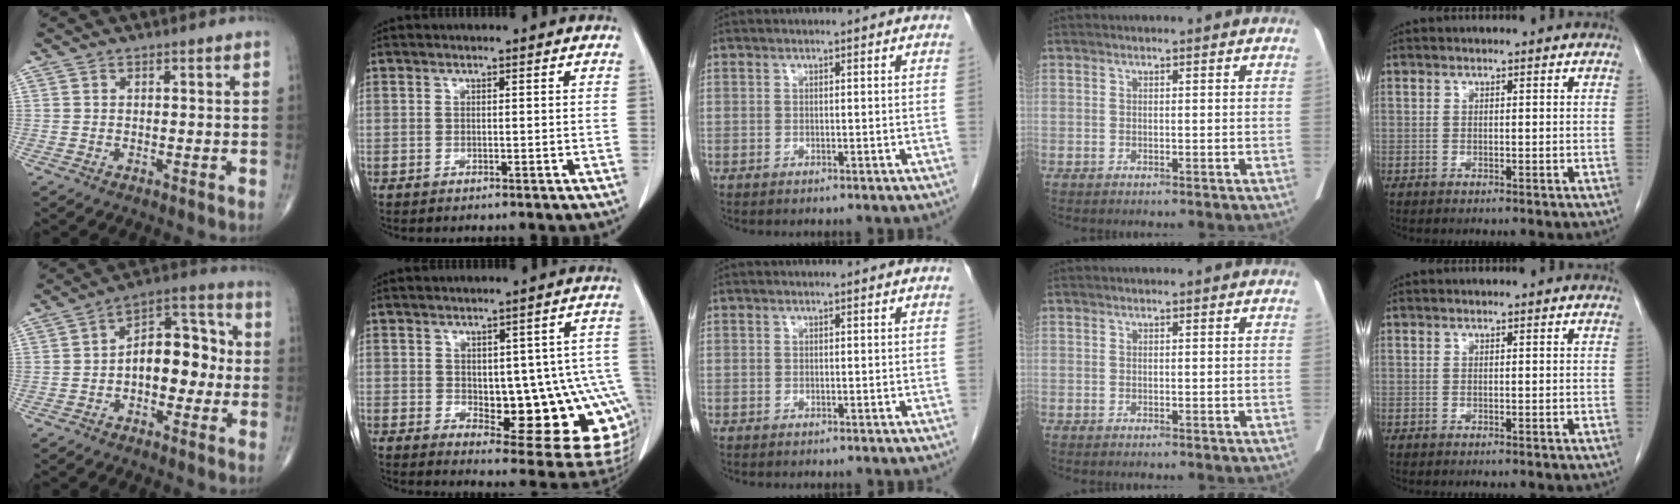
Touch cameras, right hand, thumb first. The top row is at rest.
{"thumb": {"total": 11.8, "force": [-1.2, 7.1, 9.3], "torque": [-0.107, 0.040, -0.031]}, "index": {"total": 17.4, "force": [-2.2, 6.2, 16.1], "torque": [-0.138, 0.021, 0.000]}}